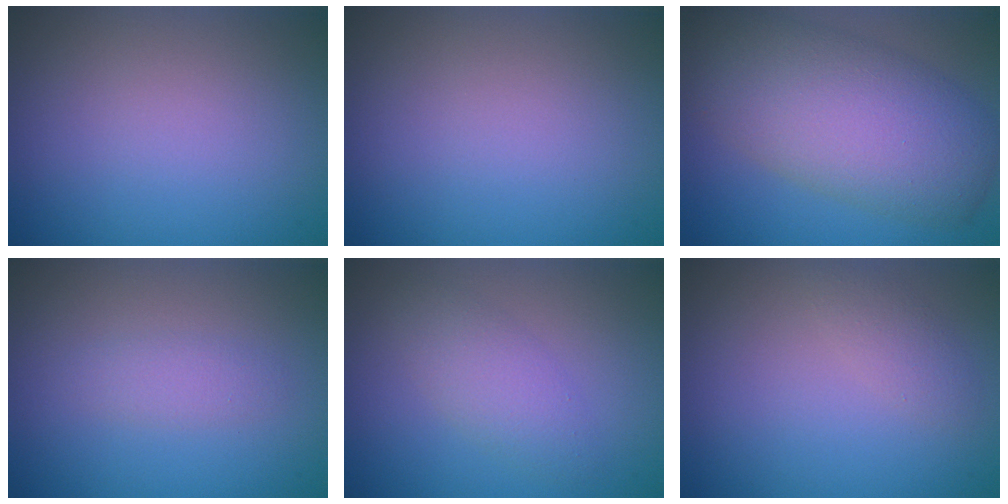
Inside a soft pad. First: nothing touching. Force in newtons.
{"total": 0.0}
{"total": 9.3, "press": 9.3, "slide": 0.3}
{"total": 1.3, "press": 1.3, "slide": 0.0}
{"total": 2.7, "press": 2.7, "slide": 0.2}
{"total": 1.3, "press": 1.3, "slide": 0.1}